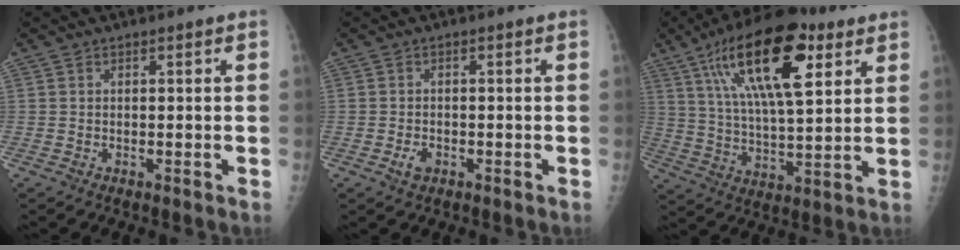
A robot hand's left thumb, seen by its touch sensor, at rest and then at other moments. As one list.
[{"total": 2.2, "force": [-1.0, 1.5, 1.3], "torque": [-0.019, 0.002, -0.015]}, {"total": 21.2, "force": [9.6, 8.0, 17.2], "torque": [-0.278, -0.018, 0.161]}]